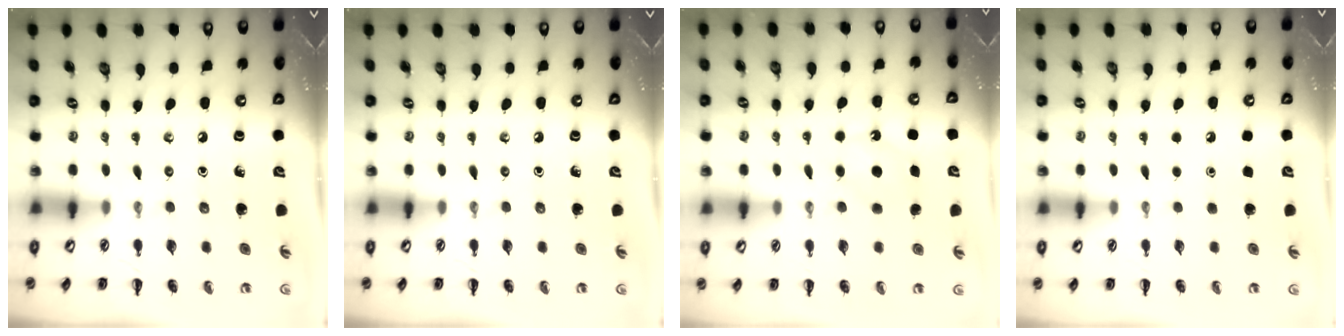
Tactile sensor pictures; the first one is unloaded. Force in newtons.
{"total": 0.0}
{"total": 5.5, "press": 5.2, "slide": 1.7}
{"total": 1.7, "press": 1.7, "slide": 0.1}